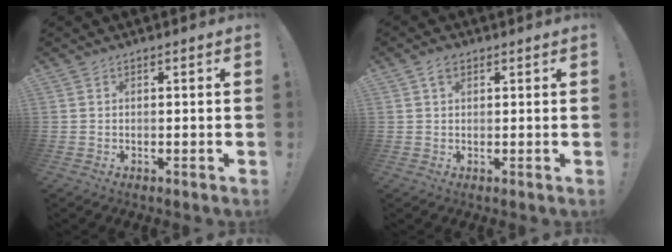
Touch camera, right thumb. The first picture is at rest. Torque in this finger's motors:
{"motor_torque": [-0.02, 0.58, 0.11, -0.08, 0.00]}